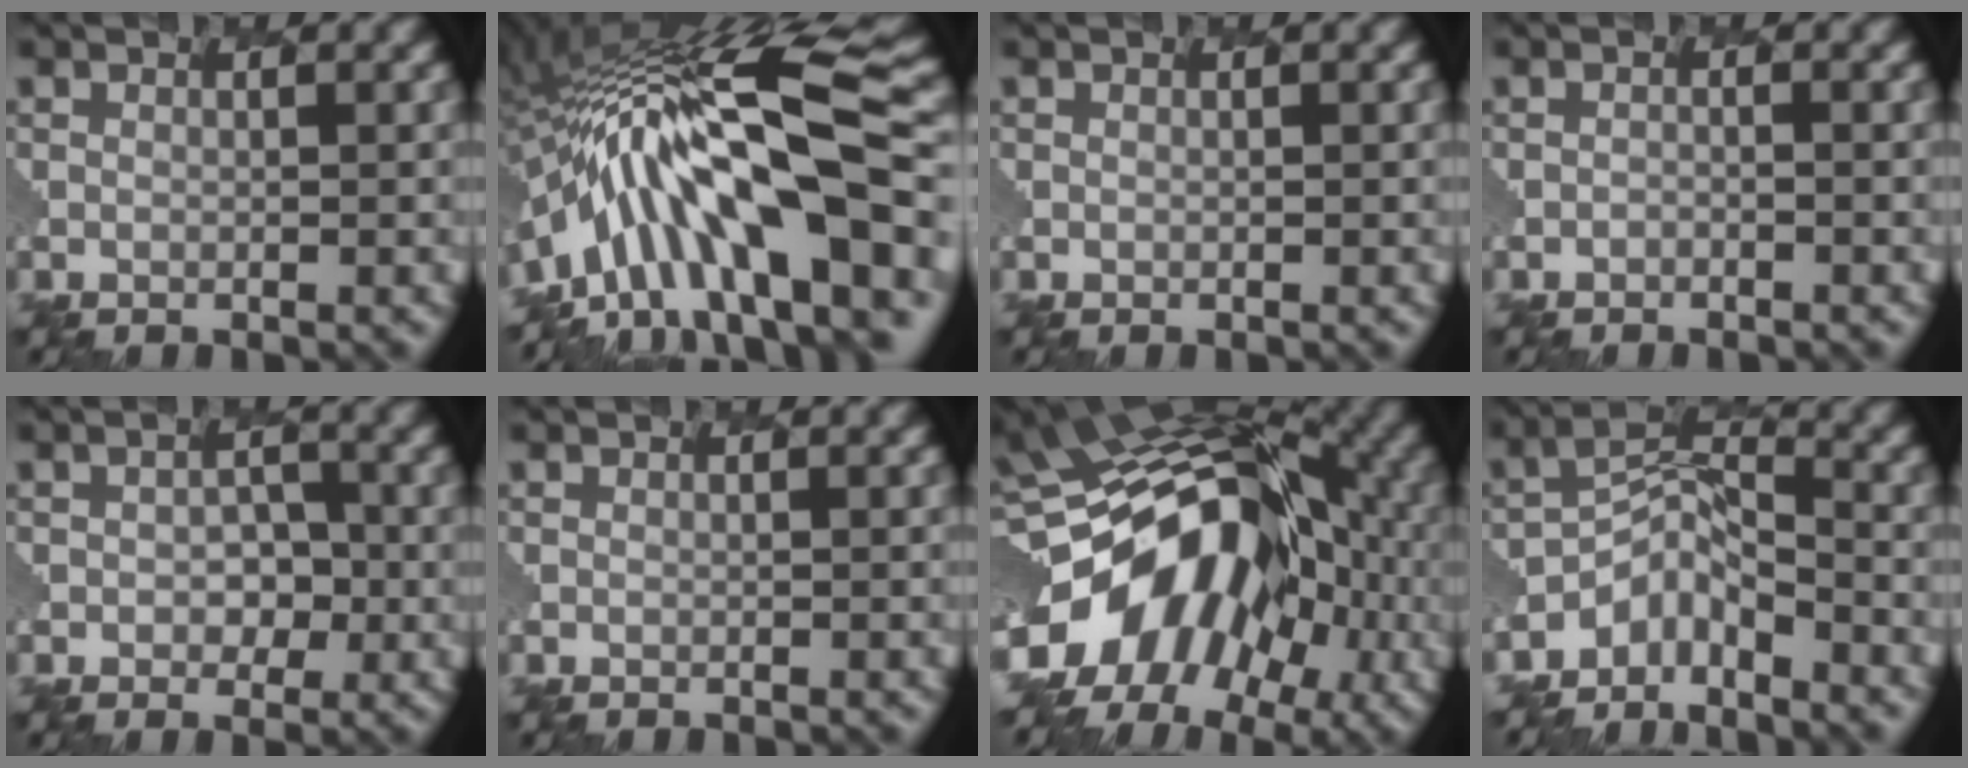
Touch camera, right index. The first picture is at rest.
{"total": 15.2, "force": [-3.8, 6.0, 13.5], "torque": [-0.239, 0.045, -0.077]}
{"total": 0.0}
{"total": 1.4, "force": [-1.2, -0.4, -0.5], "torque": [-0.010, 0.004, -0.020]}
{"total": 1.4, "force": [-0.7, 1.1, 0.3], "torque": [-0.029, -0.005, -0.007]}
{"total": 0.0}
{"total": 16.7, "force": [-5.6, 11.3, 10.9], "torque": [-0.195, -0.003, -0.088]}
{"total": 3.9, "force": [-3.7, 0.9, 0.8], "torque": [-0.036, 0.002, -0.076]}